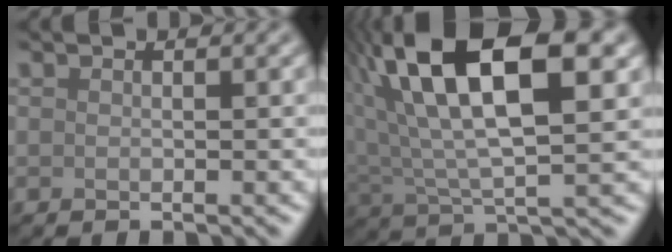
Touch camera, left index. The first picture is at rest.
{"total": 12.6, "force": [5.2, 4.9, 10.3], "torque": [-0.189, 0.023, 0.086]}